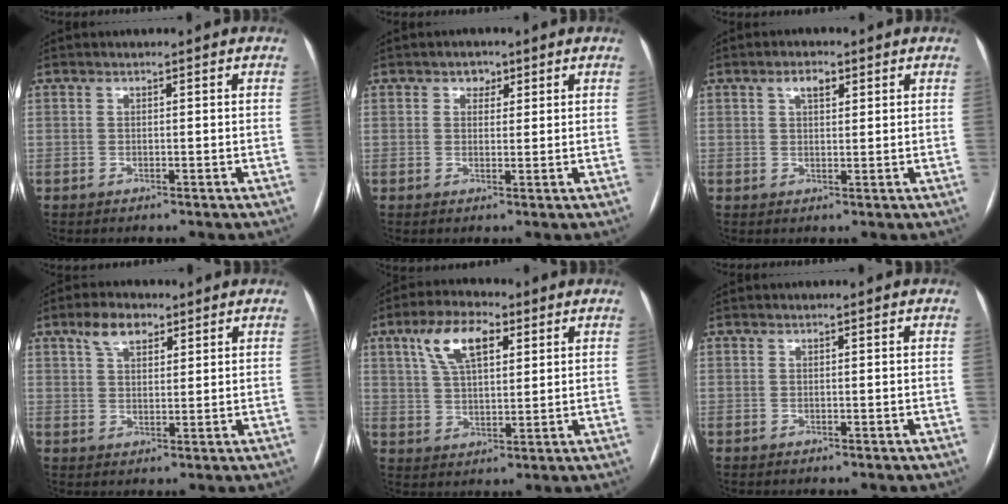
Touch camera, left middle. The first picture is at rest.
{"total": 2.2, "force": [1.2, 1.6, 0.8], "torque": [-0.010, 0.004, 0.015]}
{"total": 2.9, "force": [1.5, 1.3, 2.1], "torque": [-0.037, 0.006, 0.026]}
{"total": 5.2, "force": [3.2, 2.6, 3.1], "torque": [-0.061, 0.016, 0.061]}
{"total": 9.5, "force": [4.4, 4.0, 7.4], "torque": [-0.146, 0.022, 0.083]}
{"total": 0.0}